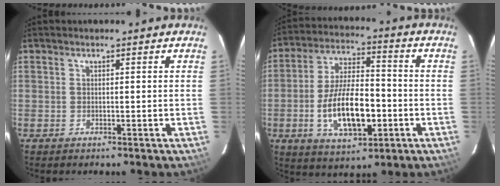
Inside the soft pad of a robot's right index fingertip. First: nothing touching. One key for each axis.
{"total": 14.8, "fx": -3.9, "fy": 6.5, "fz": 12.8, "tx": -0.248, "ty": 0.002, "tz": -0.059}